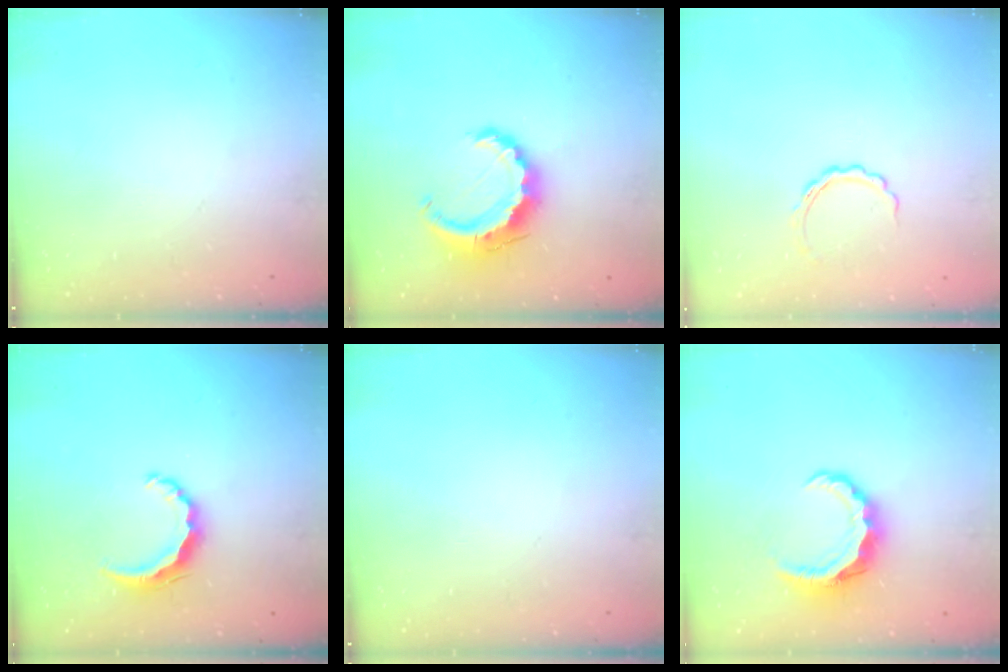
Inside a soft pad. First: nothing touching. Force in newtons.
{"total": 9.7, "press": 9.7, "slide": 1.1}
{"total": 5.3, "press": 5.2, "slide": 1.0}
{"total": 7.2, "press": 7.1, "slide": 0.9}
{"total": 0.0}
{"total": 8.2, "press": 8.2, "slide": 1.1}